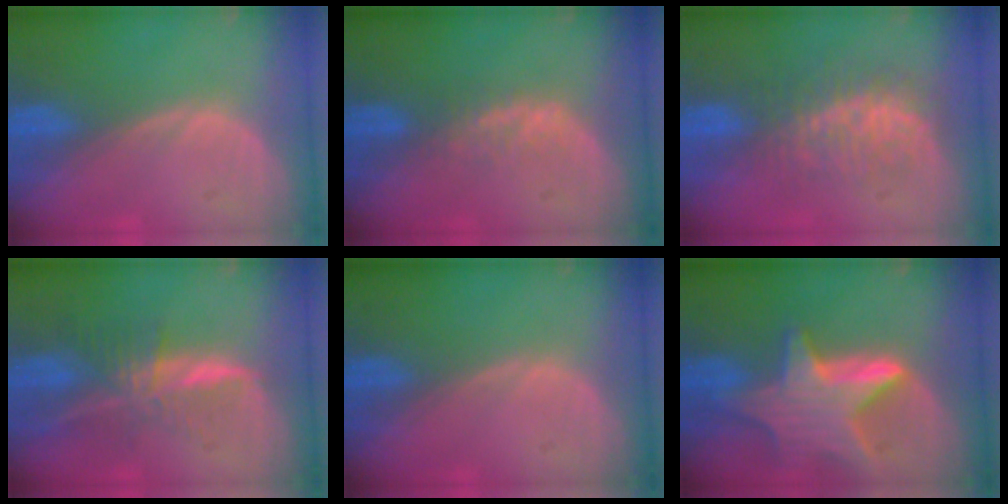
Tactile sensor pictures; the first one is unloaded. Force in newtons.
{"total": 2.3, "press": 2.3, "slide": 0.5}
{"total": 8.0, "press": 7.2, "slide": 3.5}
{"total": 7.4, "press": 6.2, "slide": 3.9}
{"total": 0.0}
{"total": 9.5, "press": 9.5, "slide": 0.6}